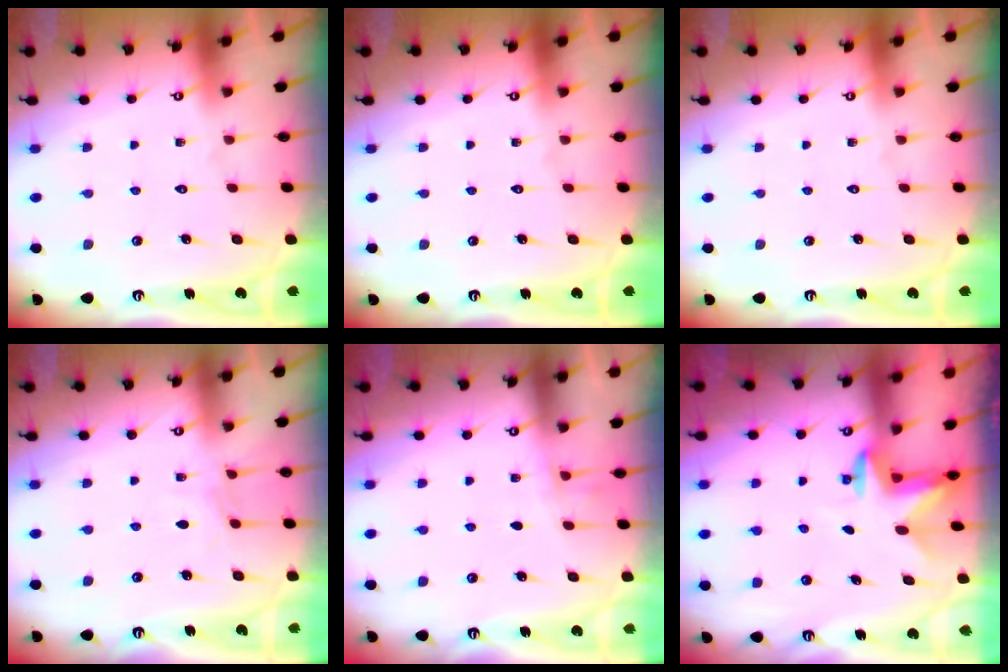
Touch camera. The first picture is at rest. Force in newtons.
{"total": 0.0}
{"total": 0.0}
{"total": 3.6, "press": 3.5, "slide": 0.5}
{"total": 3.3, "press": 3.1, "slide": 1.1}
{"total": 2.6, "press": 2.6, "slide": 0.4}